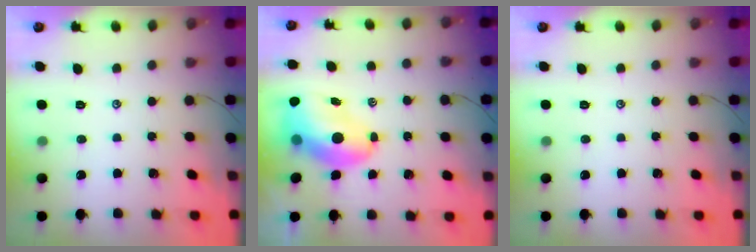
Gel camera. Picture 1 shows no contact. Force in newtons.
{"total": 9.4, "press": 9.1, "slide": 2.6}
{"total": 0.0}